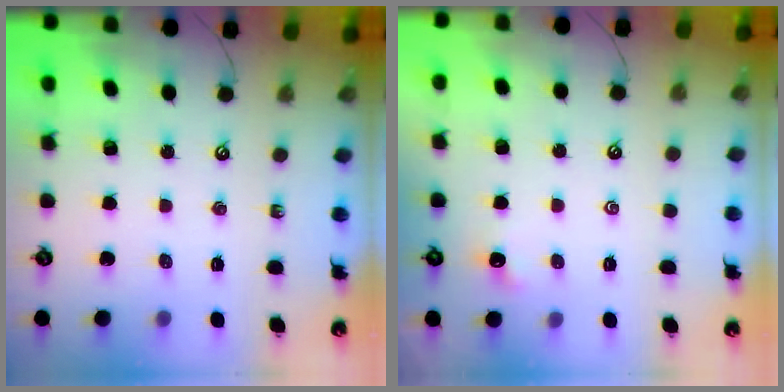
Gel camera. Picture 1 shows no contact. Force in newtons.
{"total": 0.0}